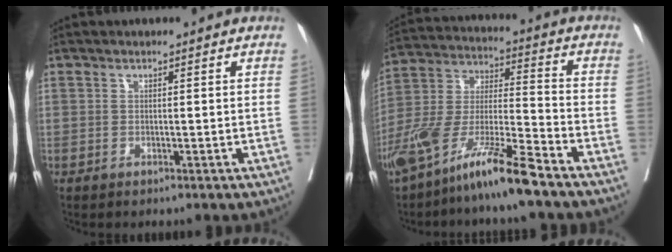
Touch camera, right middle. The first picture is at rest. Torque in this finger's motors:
{"motor_torque": [1.12, -1.02, 0.64, 0.21]}